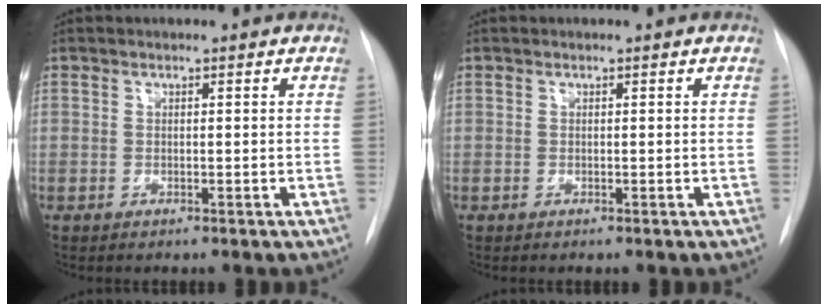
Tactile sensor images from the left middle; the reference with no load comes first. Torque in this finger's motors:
{"motor_torque": [0.00, 0.01, 0.00, 0.00]}